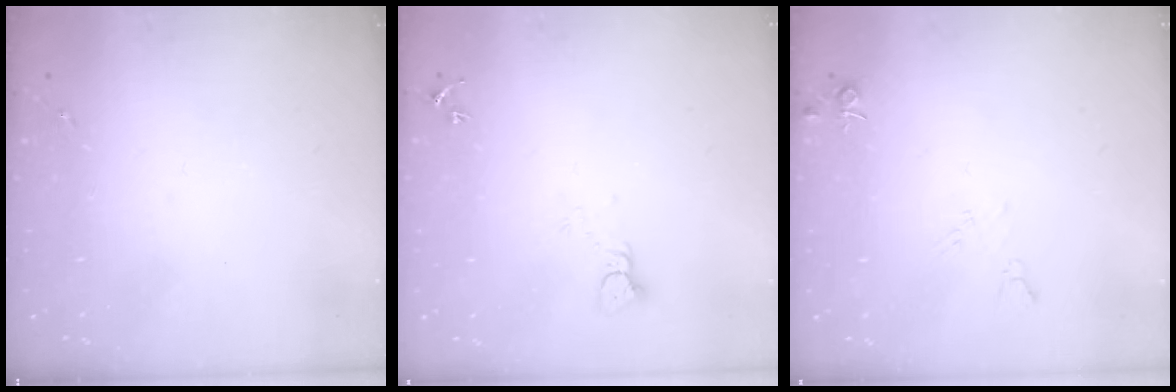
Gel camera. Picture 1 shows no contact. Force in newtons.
{"total": 3.1, "press": 3.1, "slide": 0.2}
{"total": 5.2, "press": 5.2, "slide": 0.7}